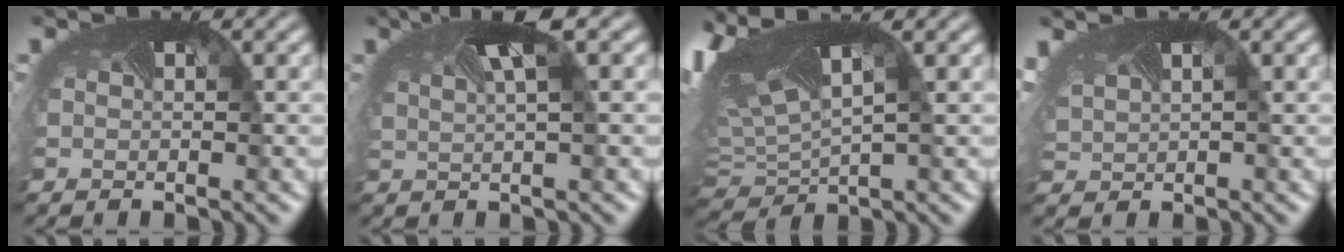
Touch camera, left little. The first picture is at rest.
{"total": 3.7, "force": [1.8, 0.6, 3.1], "torque": [-0.063, 0.005, 0.029]}
{"total": 12.9, "force": [3.7, 6.3, 10.6], "torque": [-0.220, 0.025, 0.080]}
{"total": 4.8, "force": [1.9, 2.7, 3.5], "torque": [-0.098, 0.016, 0.041]}